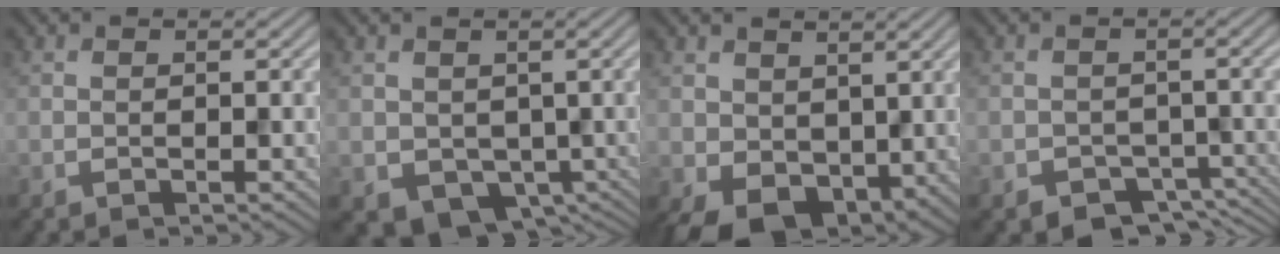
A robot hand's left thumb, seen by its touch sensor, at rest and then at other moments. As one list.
[{"total": 4.1, "force": [-0.6, 3.7, 1.9], "torque": [-0.042, -0.030, 0.004]}, {"total": 5.6, "force": [0.8, 4.4, 3.4], "torque": [-0.076, -0.028, 0.026]}, {"total": 3.7, "force": [-2.7, 2.3, 0.9], "torque": [-0.004, -0.019, -0.032]}]